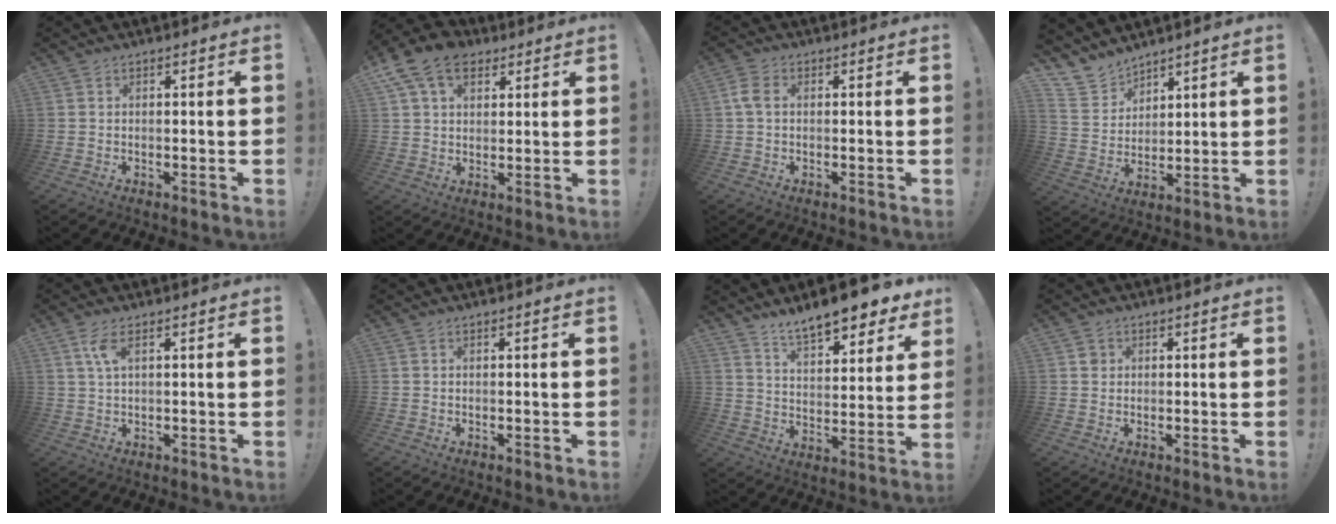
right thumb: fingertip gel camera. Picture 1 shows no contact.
{"total": 12.7, "force": [6.0, 8.9, 6.8], "torque": [-0.112, -0.015, 0.119]}
{"total": 4.0, "force": [0.6, 2.6, 2.9], "torque": [-0.054, 0.005, 0.009]}
{"total": 8.8, "force": [7.5, 4.6, 0.4], "torque": [-0.016, -0.065, 0.148]}
{"total": 4.2, "force": [1.7, 1.5, 3.6], "torque": [-0.067, 0.000, 0.029]}
{"total": 0.0}
{"total": 12.0, "force": [9.9, 3.2, 5.9], "torque": [-0.092, -0.074, 0.169]}
{"total": 1.9, "force": [0.6, 1.8, 0.4], "torque": [0.008, -0.003, 0.009]}